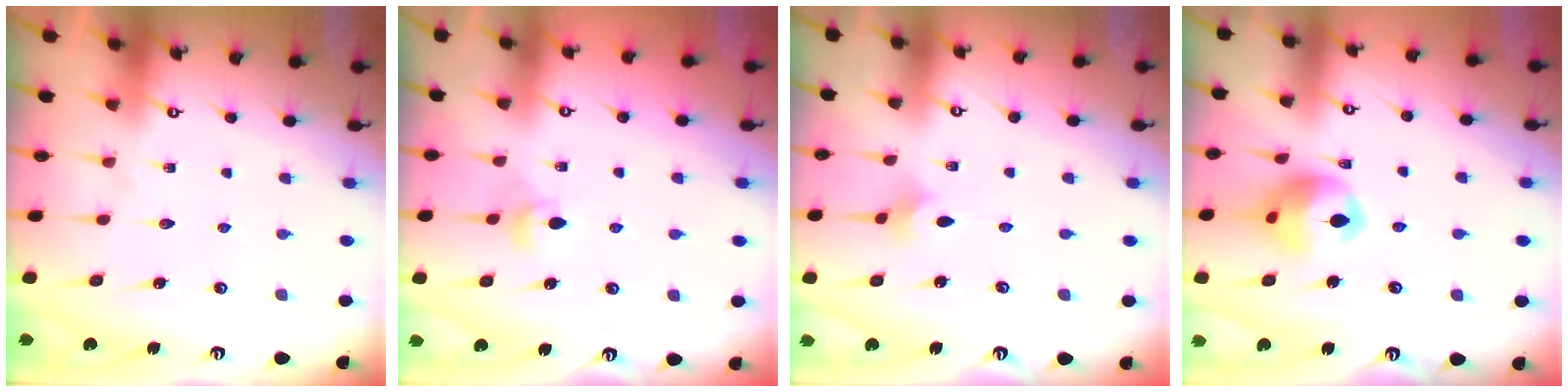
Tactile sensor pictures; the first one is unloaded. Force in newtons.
{"total": 3.5, "press": 3.4, "slide": 0.8}
{"total": 1.8, "press": 1.7, "slide": 0.5}
{"total": 12.3, "press": 12.2, "slide": 1.8}